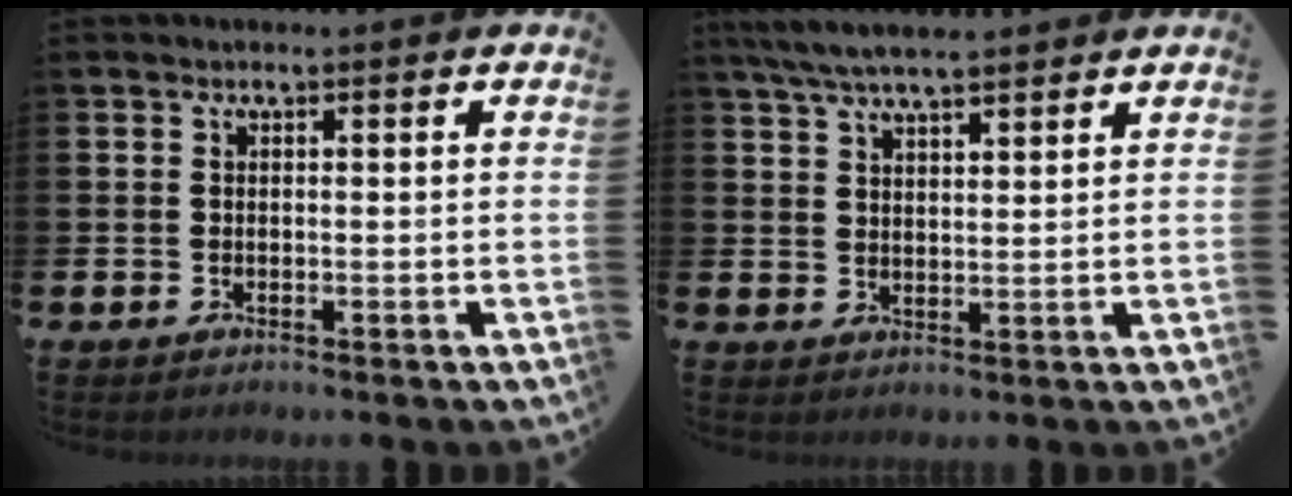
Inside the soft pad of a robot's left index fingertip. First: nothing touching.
{"total": 5.8, "force": [5.3, 1.0, 2.1], "torque": [-0.052, -0.014, 0.098]}